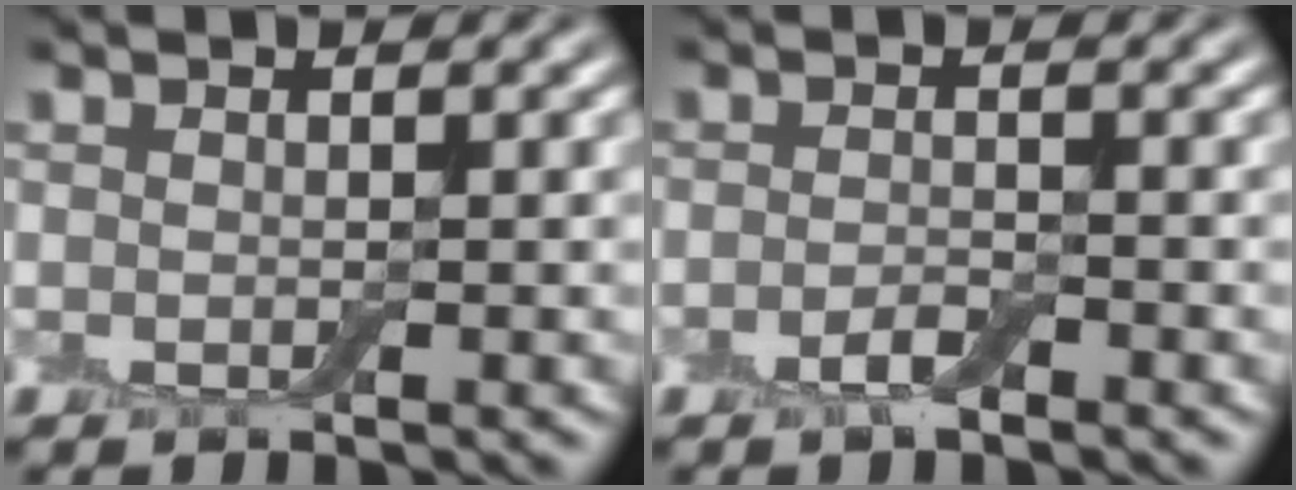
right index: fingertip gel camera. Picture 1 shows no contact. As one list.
[{"total": 1.5, "force": [-1.0, 0.5, 1.1], "torque": [-0.024, 0.000, -0.020]}]